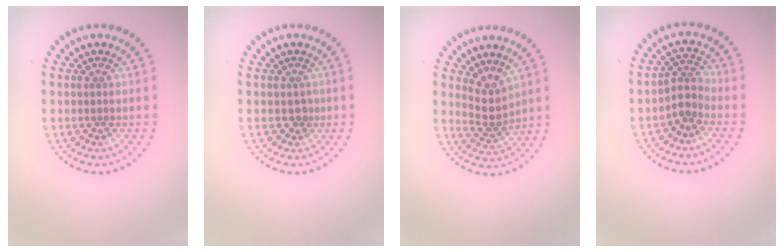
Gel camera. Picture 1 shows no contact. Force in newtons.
{"total": 0.9, "press": 0.7, "slide": 0.6}
{"total": 2.6, "press": 1.8, "slide": 1.9}
{"total": 2.2, "press": 1.5, "slide": 1.6}